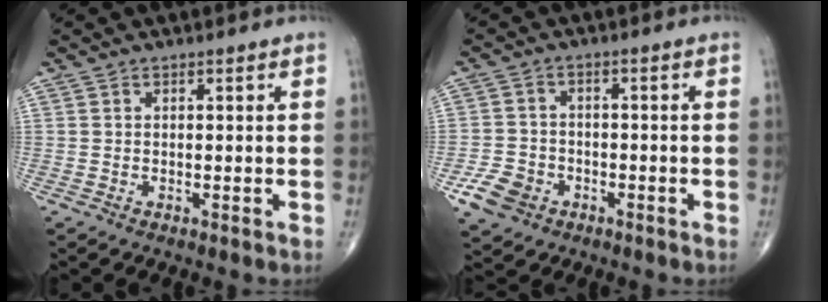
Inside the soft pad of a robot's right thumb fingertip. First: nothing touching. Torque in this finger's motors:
{"motor_torque": [2.73, 2.26, -0.13, -0.31, 0.19]}